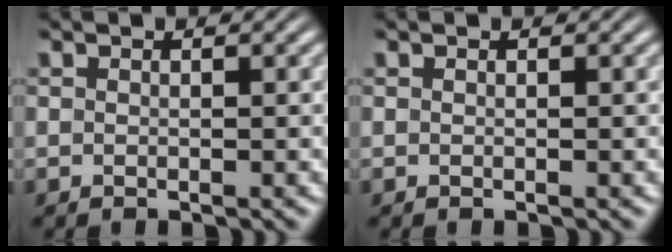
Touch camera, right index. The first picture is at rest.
{"total": 0.0}